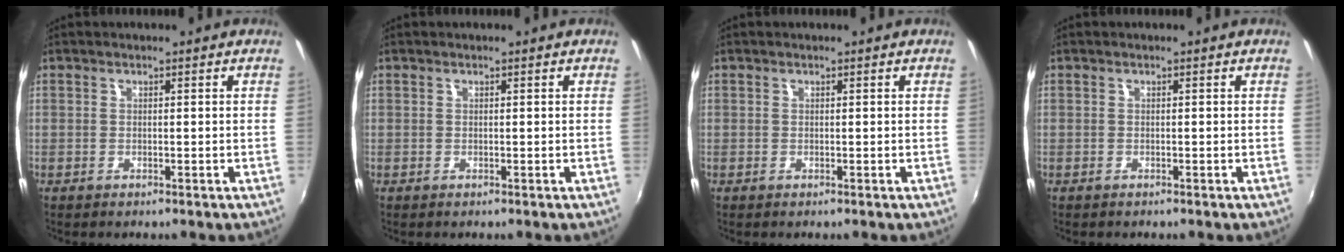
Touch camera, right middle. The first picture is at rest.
{"total": 0.0}
{"total": 0.0}
{"total": 0.0}